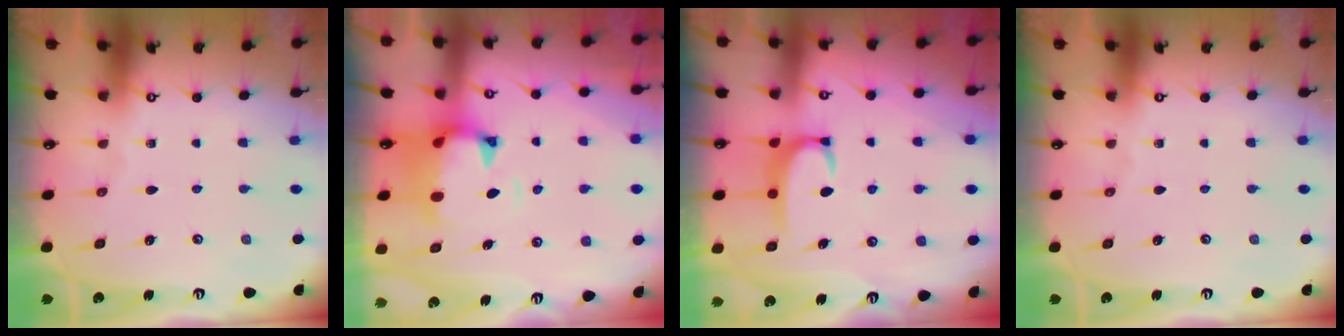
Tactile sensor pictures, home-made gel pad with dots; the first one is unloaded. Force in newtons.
{"total": 1.6, "press": 1.2, "slide": 1.1}
{"total": 3.1, "press": 3.1, "slide": 0.3}
{"total": 0.0}